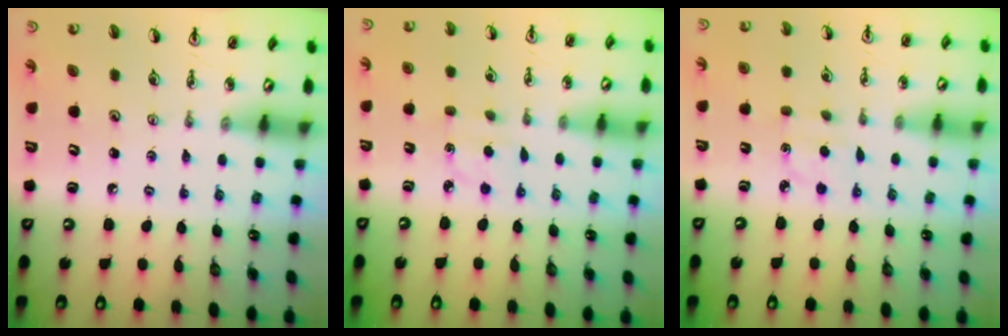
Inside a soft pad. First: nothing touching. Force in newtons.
{"total": 2.7, "press": 2.6, "slide": 0.4}
{"total": 2.7, "press": 2.6, "slide": 0.4}